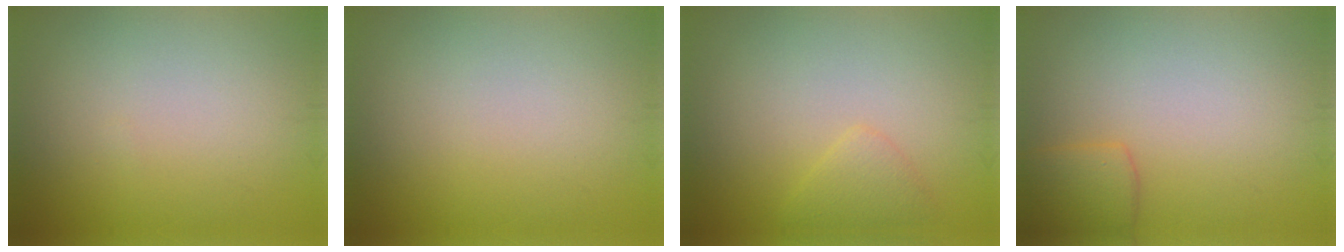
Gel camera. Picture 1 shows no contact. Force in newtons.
{"total": 0.0}
{"total": 1.6, "press": 1.6, "slide": 0.1}
{"total": 2.6, "press": 2.6, "slide": 0.1}